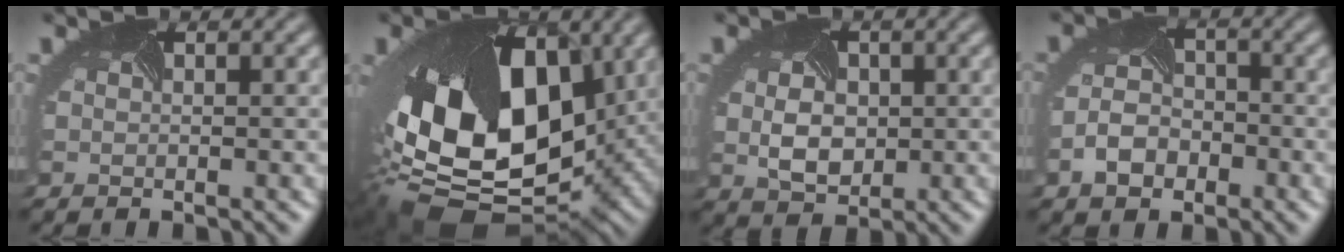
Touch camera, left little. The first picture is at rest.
{"total": 18.7, "force": [0.1, 12.4, 14.0], "torque": [-0.285, -0.066, 0.035]}
{"total": 3.3, "force": [0.0, 2.5, 2.2], "torque": [-0.048, -0.004, 0.008]}
{"total": 3.3, "force": [-1.9, 2.2, 1.5], "torque": [-0.033, -0.004, -0.037]}